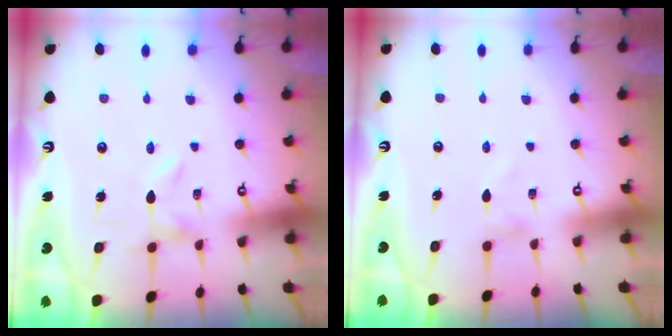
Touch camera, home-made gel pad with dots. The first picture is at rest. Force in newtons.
{"total": 0.6, "press": 0.6, "slide": 0.1}